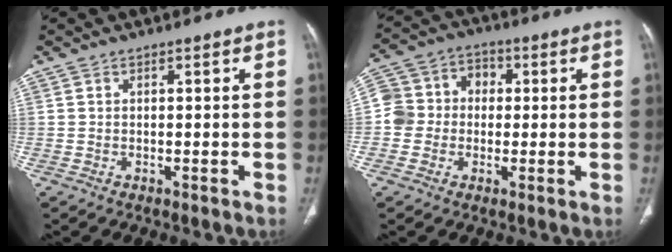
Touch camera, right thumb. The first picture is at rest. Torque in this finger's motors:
{"motor_torque": [0.87, 0.78, 0.53, 0.29, 0.04]}